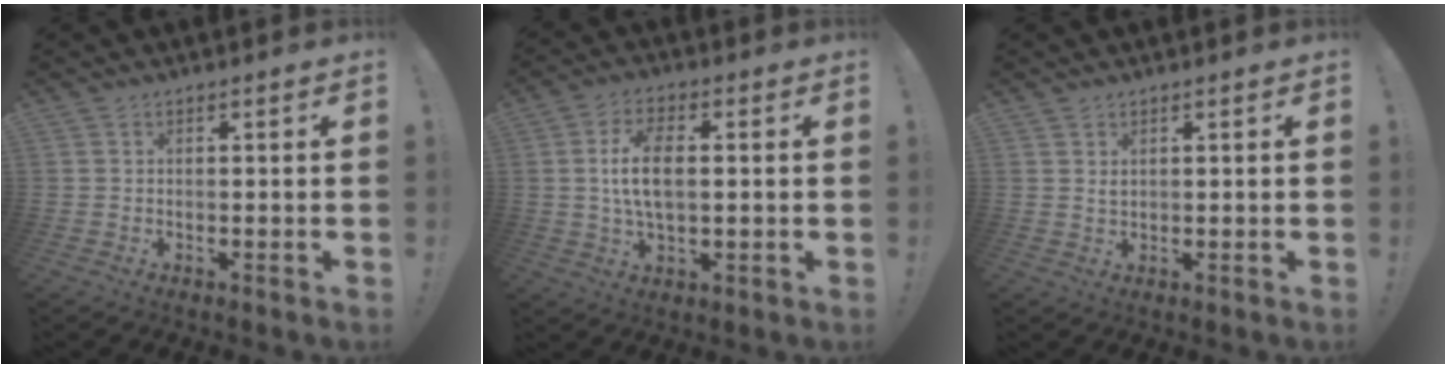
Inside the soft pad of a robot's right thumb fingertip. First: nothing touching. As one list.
[{"total": 10.1, "force": [0.9, 5.5, 8.5], "torque": [-0.157, 0.001, 0.016]}, {"total": 1.3, "force": [0.9, 0.6, 0.7], "torque": [-0.010, -0.002, 0.016]}]